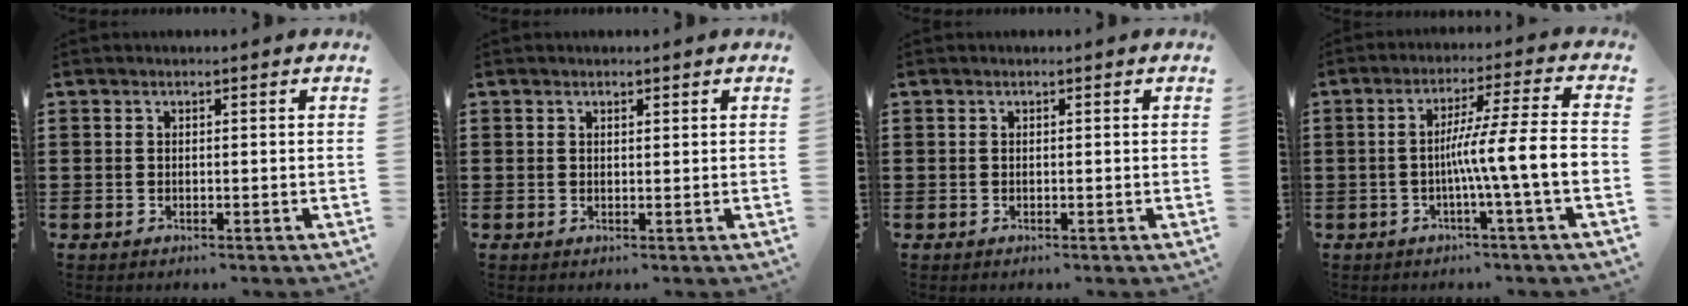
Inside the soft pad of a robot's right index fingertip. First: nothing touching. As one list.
[{"total": 0.6, "force": [0.4, 0.3, 0.3], "torque": [-0.006, 0.000, 0.009]}, {"total": 0.0}, {"total": 9.0, "force": [-2.2, -0.8, 8.7], "torque": [-0.152, -0.006, -0.044]}]